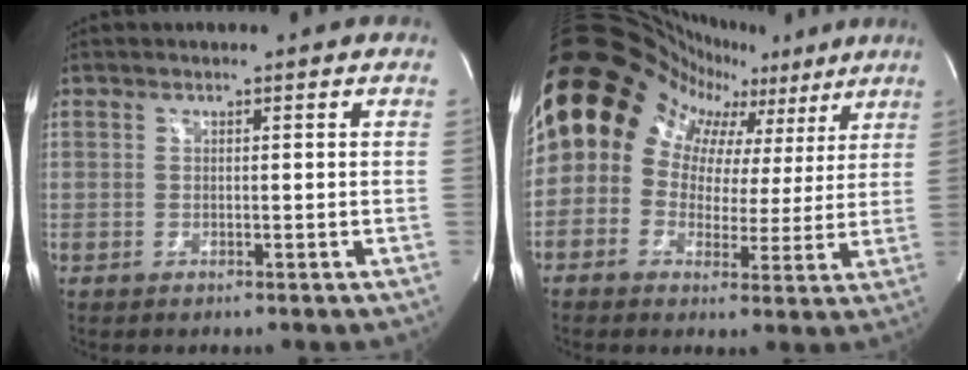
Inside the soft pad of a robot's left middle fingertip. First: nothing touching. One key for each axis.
{"total": 19.0, "fx": 9.3, "fy": 14.3, "fz": 8.4, "tx": -0.134, "ty": 0.081, "tz": 0.123}